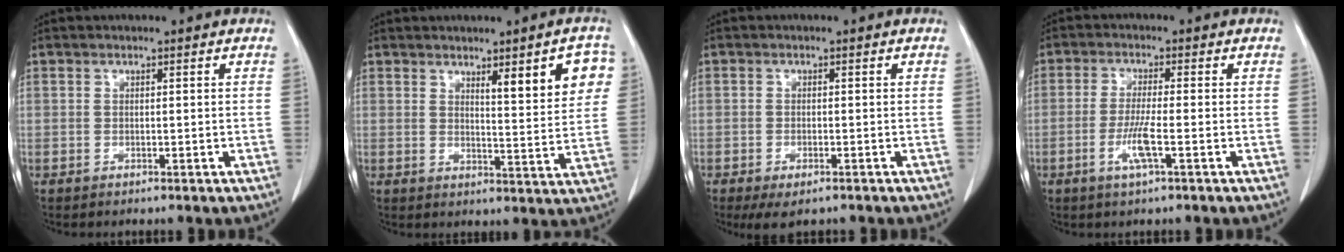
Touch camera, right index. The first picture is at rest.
{"total": 8.4, "force": [3.9, 1.3, 7.3], "torque": [-0.089, -0.004, 0.051]}
{"total": 4.1, "force": [-2.7, 1.4, 2.7], "torque": [-0.045, -0.009, -0.036]}
{"total": 4.8, "force": [-1.7, 0.0, 4.5], "torque": [-0.090, -0.009, -0.033]}